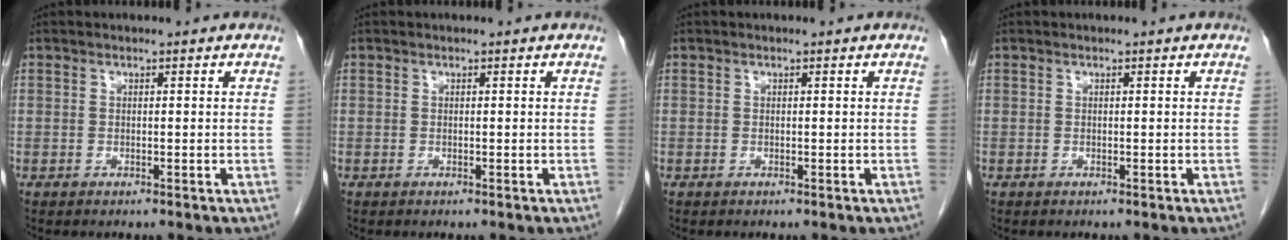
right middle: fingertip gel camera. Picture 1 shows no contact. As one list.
[{"total": 0.0}, {"total": 0.0}, {"total": 0.0}]